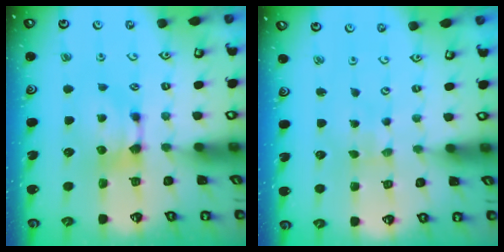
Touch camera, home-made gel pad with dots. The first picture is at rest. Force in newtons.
{"total": 3.9, "press": 3.9, "slide": 0.0}